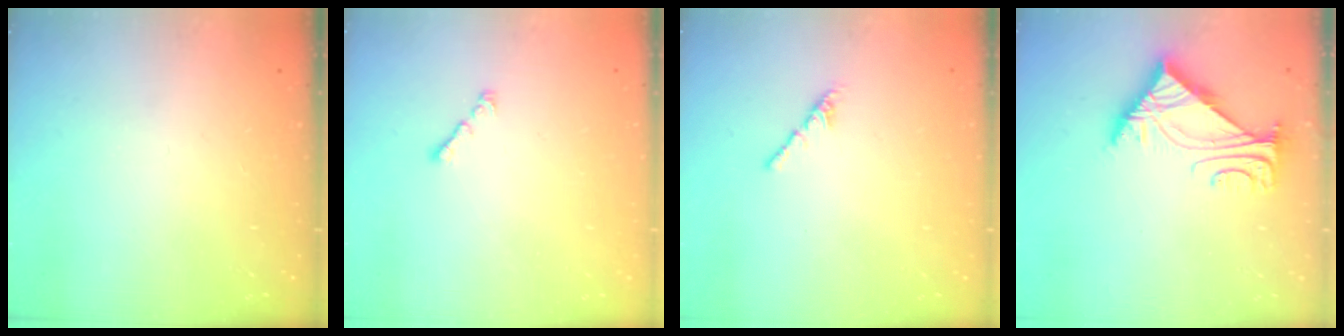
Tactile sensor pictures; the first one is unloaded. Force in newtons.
{"total": 0.9, "press": 0.8, "slide": 0.5}
{"total": 2.4, "press": 2.3, "slide": 0.8}
{"total": 6.1, "press": 6.1, "slide": 0.0}